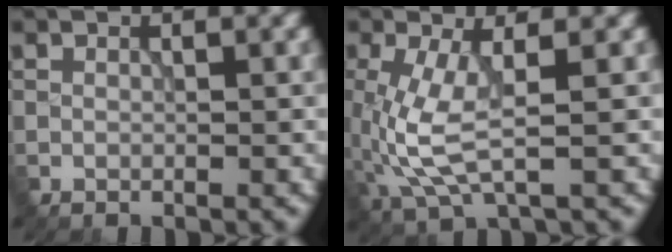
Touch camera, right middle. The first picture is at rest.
{"total": 5.0, "force": [-0.4, 1.6, 4.7], "torque": [-0.126, -0.007, -0.006]}